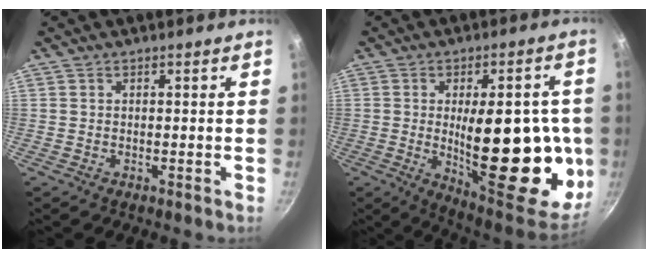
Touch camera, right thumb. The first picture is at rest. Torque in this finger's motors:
{"motor_torque": [-0.36, 2.47, 2.74, -0.02, 0.46]}